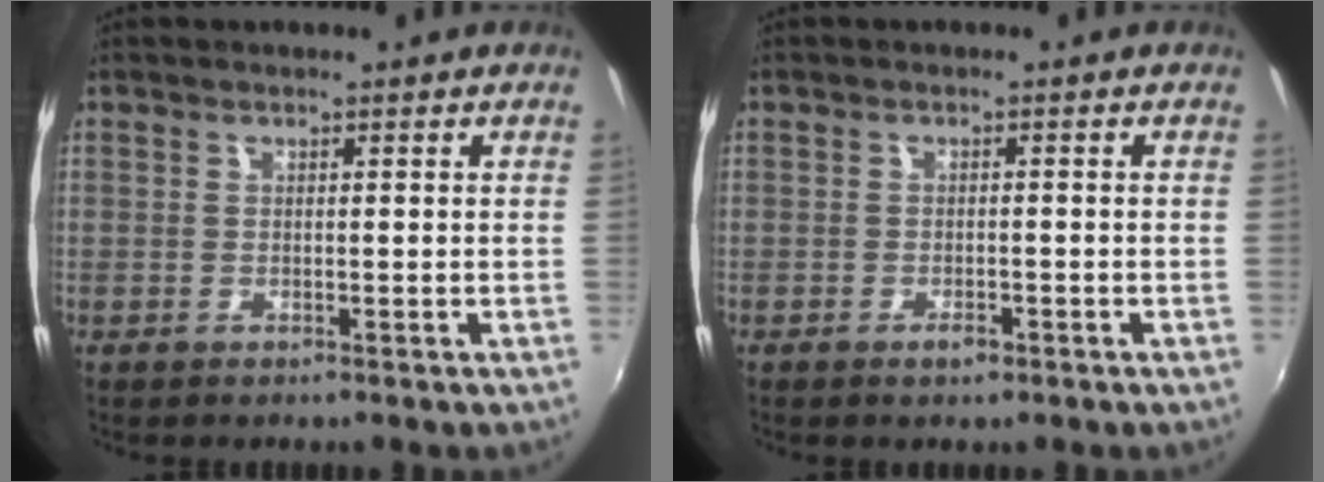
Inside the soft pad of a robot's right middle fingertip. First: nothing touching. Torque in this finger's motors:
{"motor_torque": [1.07, -1.07, 0.06, 0.03]}